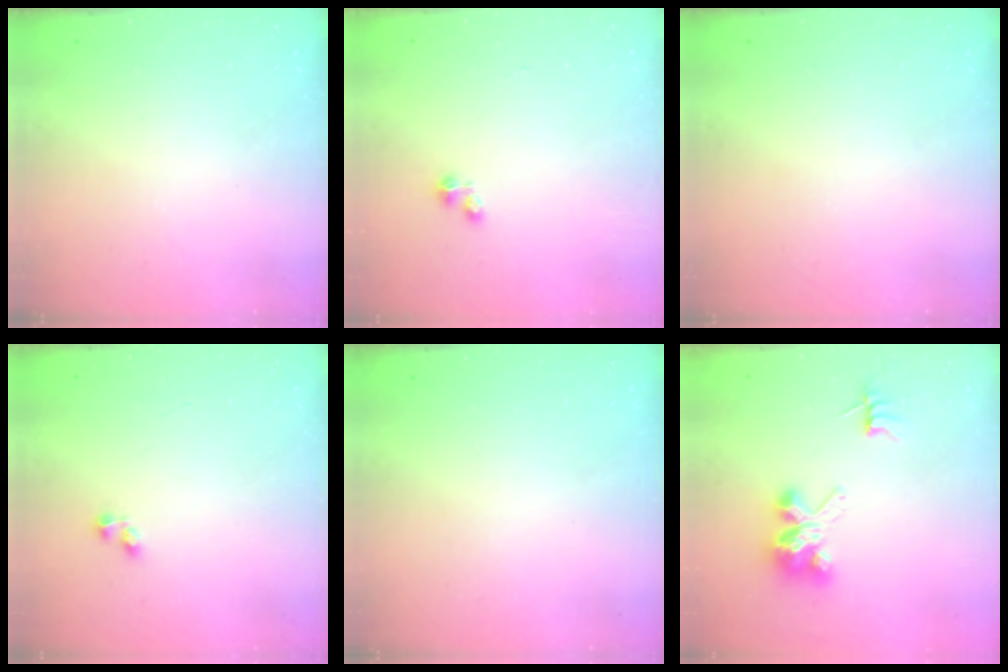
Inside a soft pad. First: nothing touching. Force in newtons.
{"total": 1.9, "press": 1.9, "slide": 0.2}
{"total": 0.0}
{"total": 1.1, "press": 0.9, "slide": 0.7}
{"total": 0.0}
{"total": 7.5, "press": 7.5, "slide": 0.5}